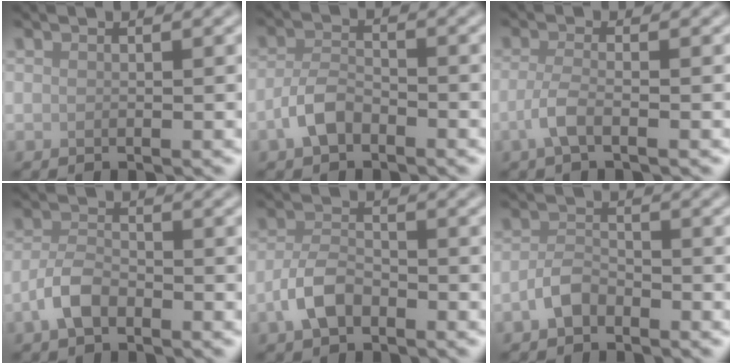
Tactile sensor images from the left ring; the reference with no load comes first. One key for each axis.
{"total": 2.9, "fx": -1.8, "fy": 1.5, "fz": 1.7, "tx": -0.036, "ty": 0.007, "tz": -0.043}
{"total": 2.2, "fx": -0.9, "fy": 0.6, "fz": 1.9, "tx": -0.042, "ty": -0.001, "tz": -0.024}
{"total": 2.9, "fx": -1.7, "fy": 1.5, "fz": 1.9, "tx": -0.039, "ty": 0.005, "tz": -0.042}
{"total": 3.4, "fx": -1.9, "fy": 1.9, "fz": 2.1, "tx": -0.042, "ty": 0.006, "tz": -0.046}
{"total": 2.3, "fx": -1.5, "fy": 1.2, "fz": 1.1, "tx": -0.021, "ty": 0.007, "tz": -0.035}